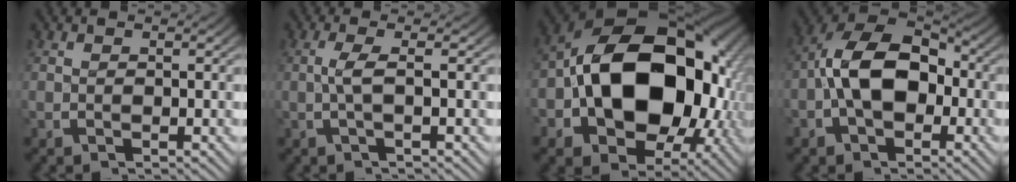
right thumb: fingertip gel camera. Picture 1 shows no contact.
{"total": 2.5, "force": [-0.2, 0.3, 2.5], "torque": [-0.057, 0.000, -0.005]}
{"total": 22.0, "force": [-1.0, 14.7, 16.3], "torque": [-0.314, -0.060, -0.003]}
{"total": 10.3, "force": [-0.7, 6.9, 7.6], "torque": [-0.162, -0.019, -0.010]}